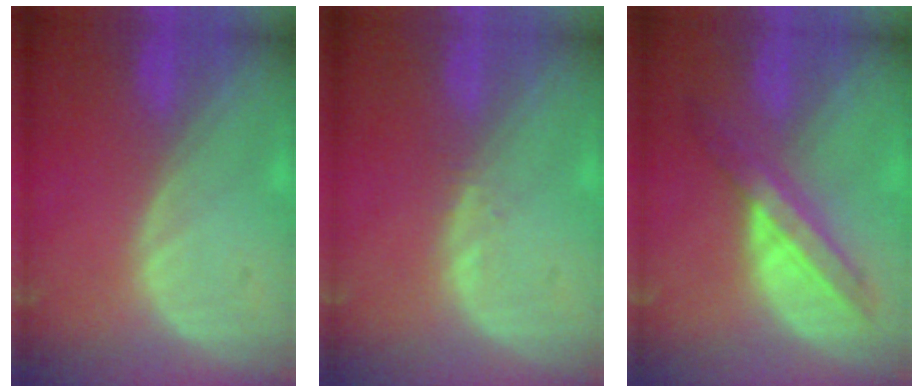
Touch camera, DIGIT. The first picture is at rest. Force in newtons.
{"total": 0.7, "press": 0.7, "slide": 0.1}
{"total": 6.1, "press": 6.0, "slide": 0.9}